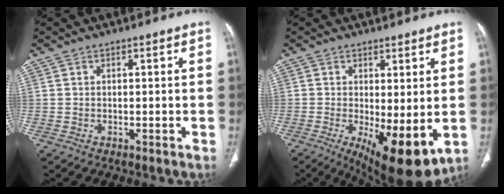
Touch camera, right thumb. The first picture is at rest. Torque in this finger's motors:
{"motor_torque": [-0.26, 0.82, 0.02, -0.08, 0.09]}